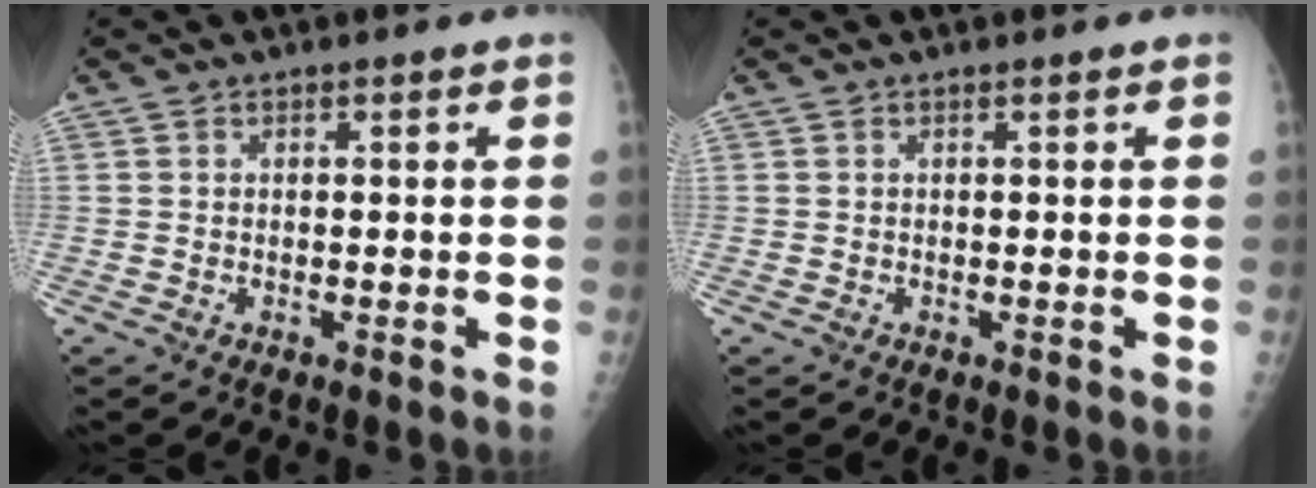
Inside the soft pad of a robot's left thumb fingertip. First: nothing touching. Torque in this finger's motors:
{"motor_torque": [-0.03, 0.09, -0.07, -0.05, 0.00]}